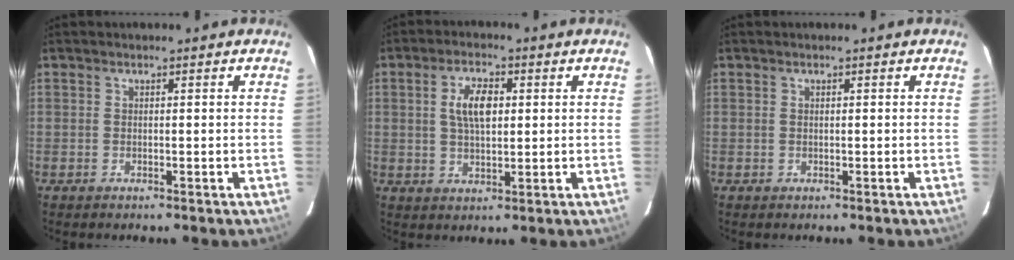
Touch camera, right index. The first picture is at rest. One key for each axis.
{"total": 6.4, "fx": 1.4, "fy": 3.0, "fz": 5.5, "tx": -0.102, "ty": 0.009, "tz": 0.027}
{"total": 0.0}